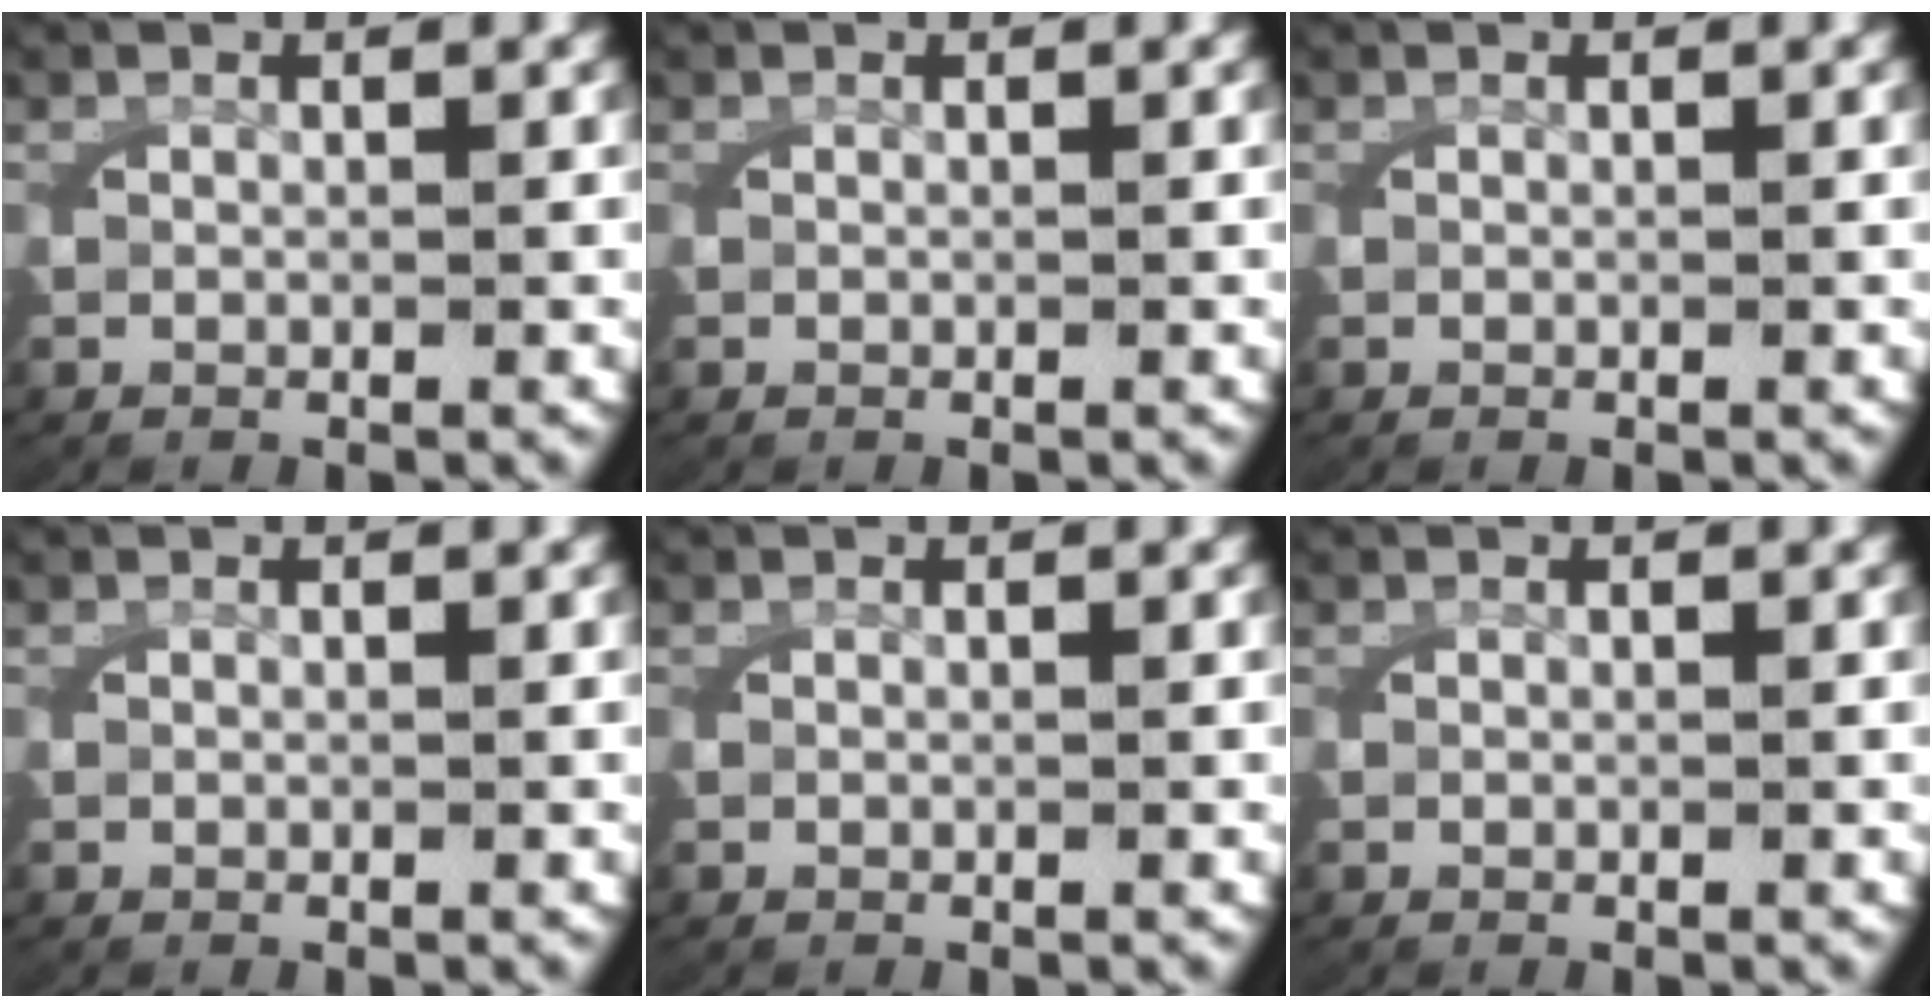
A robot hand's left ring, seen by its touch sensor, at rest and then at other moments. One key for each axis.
{"total": 0.0}
{"total": 0.0}
{"total": 0.0}
{"total": 0.0}
{"total": 0.0}